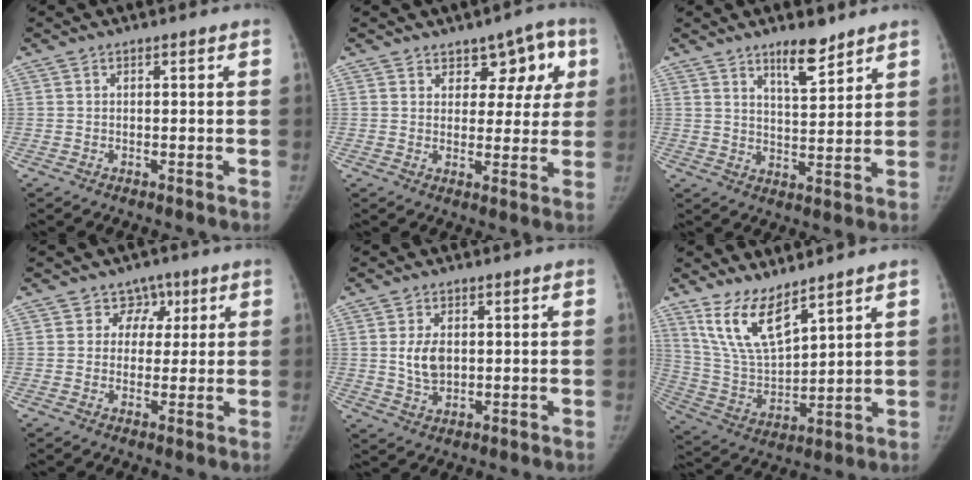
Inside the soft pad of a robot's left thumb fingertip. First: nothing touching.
{"total": 7.5, "force": [3.5, 4.8, 4.6], "torque": [-0.007, -0.011, 0.041]}
{"total": 7.0, "force": [5.3, 2.0, 4.2], "torque": [-0.052, -0.043, 0.087]}
{"total": 4.8, "force": [1.9, 4.4, 0.7], "torque": [0.026, 0.001, 0.021]}
{"total": 5.3, "force": [0.7, 3.5, 4.0], "torque": [-0.065, -0.007, 0.019]}
{"total": 11.8, "force": [8.3, 3.8, 7.4], "torque": [-0.129, -0.052, 0.184]}